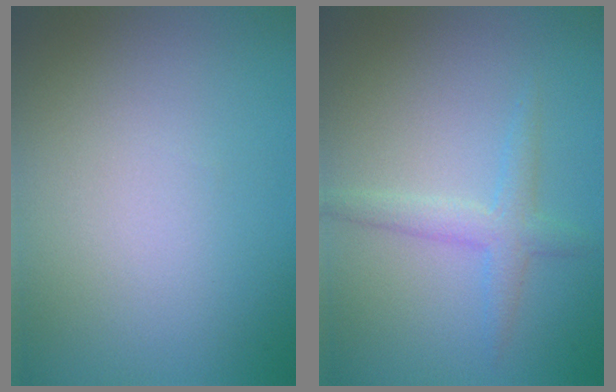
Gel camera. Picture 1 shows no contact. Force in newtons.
{"total": 2.3, "press": 2.3, "slide": 0.1}